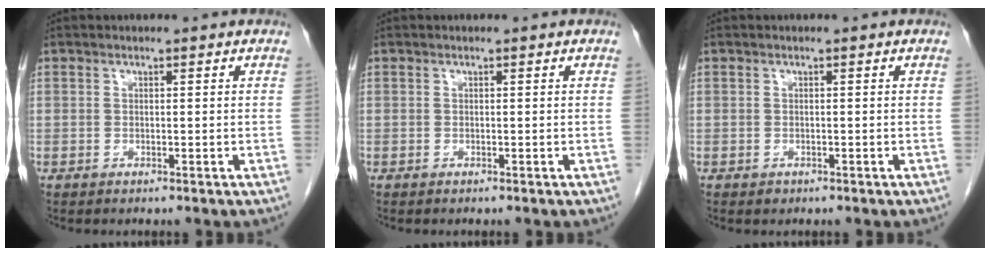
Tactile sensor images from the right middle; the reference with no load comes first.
{"total": 0.0}
{"total": 0.5, "force": [-0.3, 0.4, 0.1], "torque": [-0.003, 0.002, -0.003]}